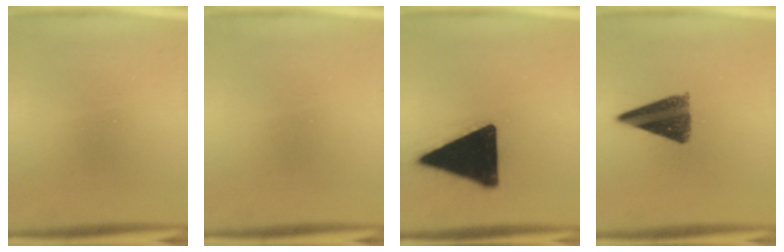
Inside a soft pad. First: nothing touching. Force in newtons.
{"total": 0.0}
{"total": 19.7}
{"total": 10.1}